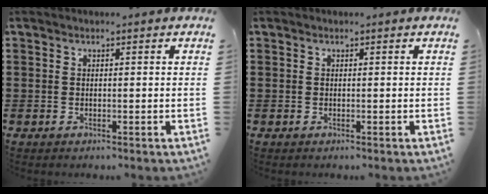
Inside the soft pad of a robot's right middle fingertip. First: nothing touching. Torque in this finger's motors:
{"motor_torque": [0.15, -0.08, 0.03, -0.01]}